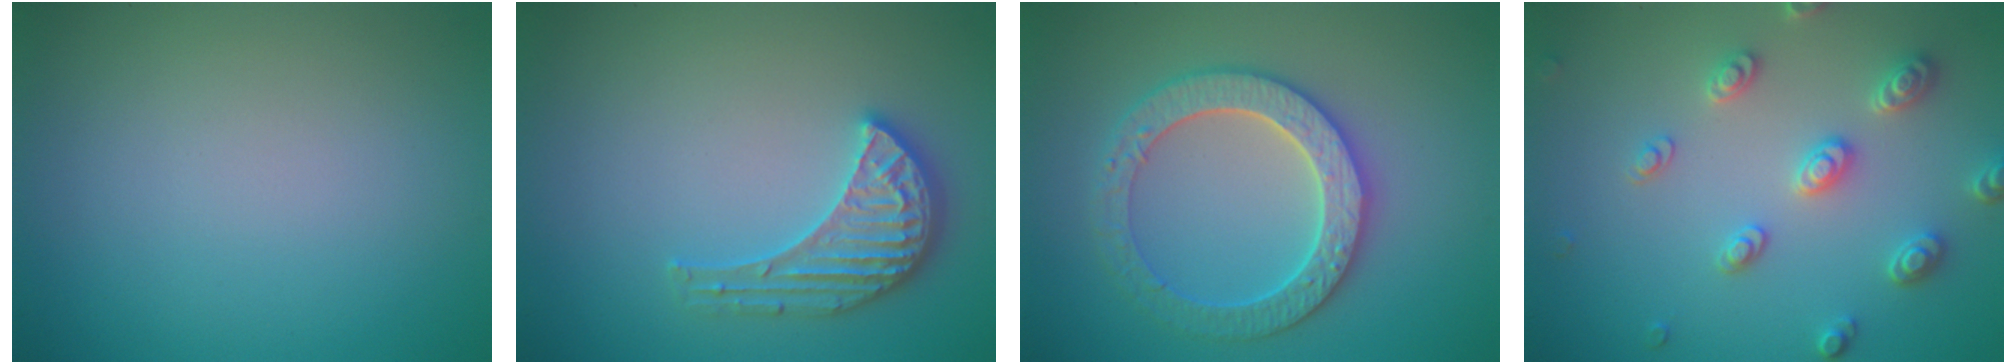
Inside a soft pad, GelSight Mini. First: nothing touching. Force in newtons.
{"total": 3.4, "press": 3.4, "slide": 0.6}
{"total": 4.3, "press": 4.2, "slide": 1.1}
{"total": 3.7, "press": 3.3, "slide": 1.6}